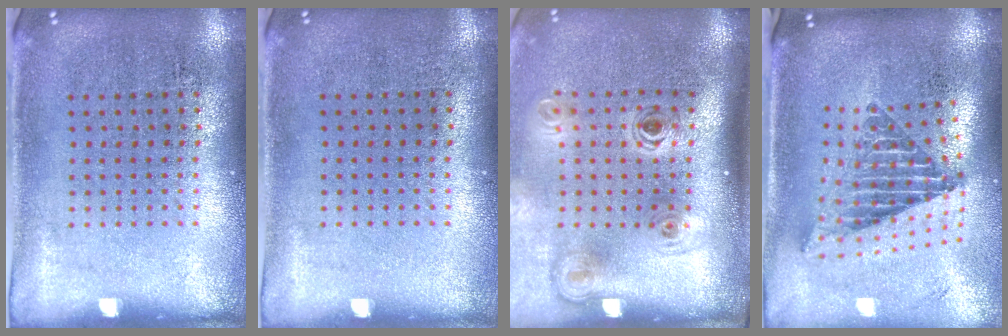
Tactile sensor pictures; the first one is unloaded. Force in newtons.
{"total": 0.0}
{"total": 2.2, "press": 1.5, "slide": 1.6}
{"total": 2.4, "press": 1.7, "slide": 1.8}